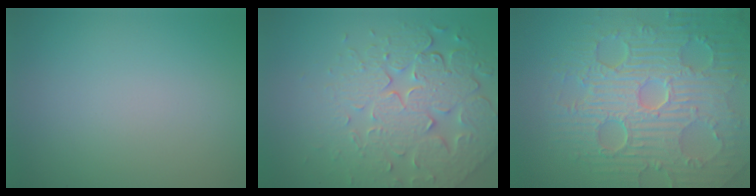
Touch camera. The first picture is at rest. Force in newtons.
{"total": 7.8, "press": 5.7, "slide": 5.4}
{"total": 11.0, "press": 7.2, "slide": 8.3}